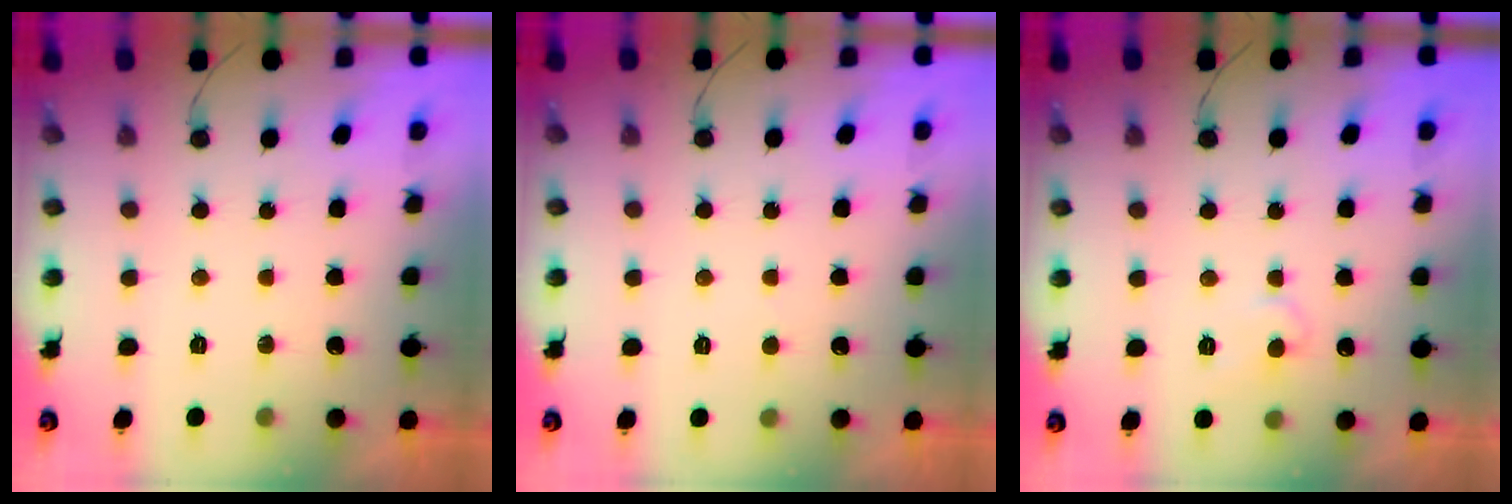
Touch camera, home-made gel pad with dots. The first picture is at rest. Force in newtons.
{"total": 2.7, "press": 2.7, "slide": 0.3}
{"total": 6.1, "press": 6.1, "slide": 0.3}